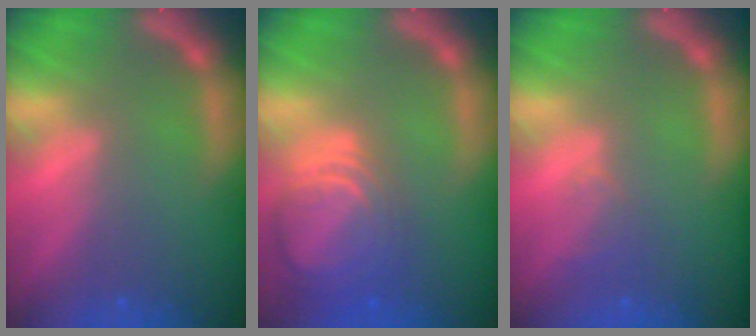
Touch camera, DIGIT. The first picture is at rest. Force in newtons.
{"total": 8.0}
{"total": 1.5}